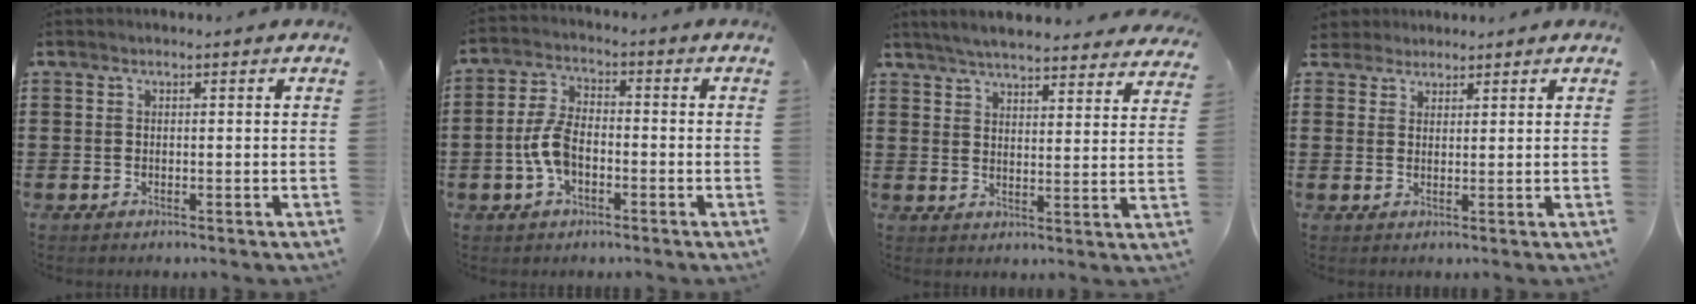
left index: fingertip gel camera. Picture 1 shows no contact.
{"total": 6.1, "force": [-1.8, 3.3, 4.8], "torque": [-0.125, -0.001, -0.044]}
{"total": 5.3, "force": [5.2, 0.0, 1.3], "torque": [-0.044, -0.025, 0.092]}
{"total": 2.2, "force": [1.9, 1.1, -0.1], "torque": [-0.006, 0.009, 0.038]}